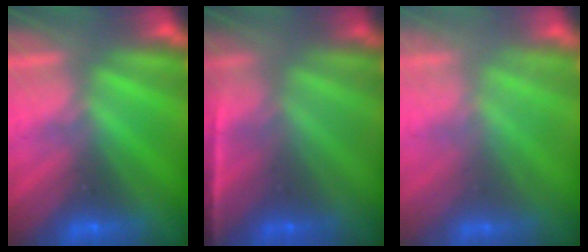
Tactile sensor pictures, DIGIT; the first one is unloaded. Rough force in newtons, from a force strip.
{"total": 1.6}
{"total": 2.2}